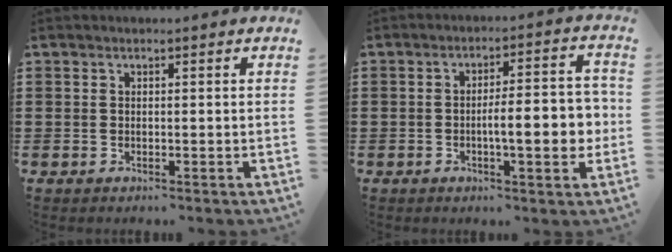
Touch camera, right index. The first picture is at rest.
{"total": 8.5, "force": [-1.5, 2.2, 8.1], "torque": [-0.113, -0.003, -0.032]}